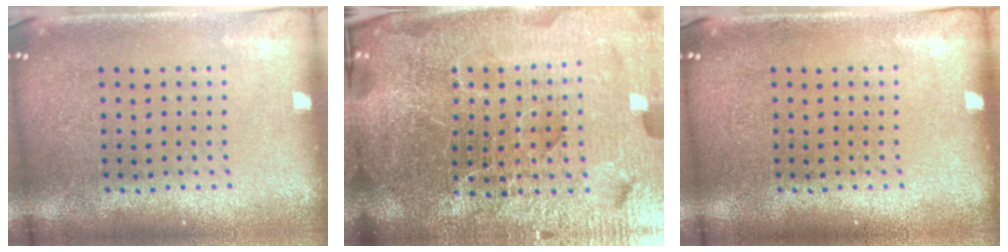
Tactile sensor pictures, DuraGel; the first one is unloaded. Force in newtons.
{"total": 7.1, "press": 6.2, "slide": 3.5}
{"total": 0.0}